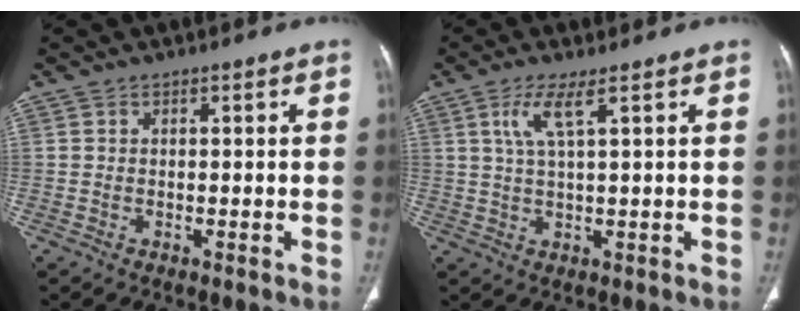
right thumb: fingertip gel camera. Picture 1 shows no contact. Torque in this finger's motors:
{"motor_torque": [-0.44, 0.27, 0.80, 0.45, 0.09]}